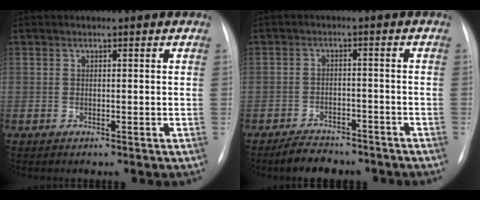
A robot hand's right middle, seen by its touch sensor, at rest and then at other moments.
{"total": 6.7, "force": [-5.6, 2.9, 2.2], "torque": [-0.037, 0.000, -0.082]}